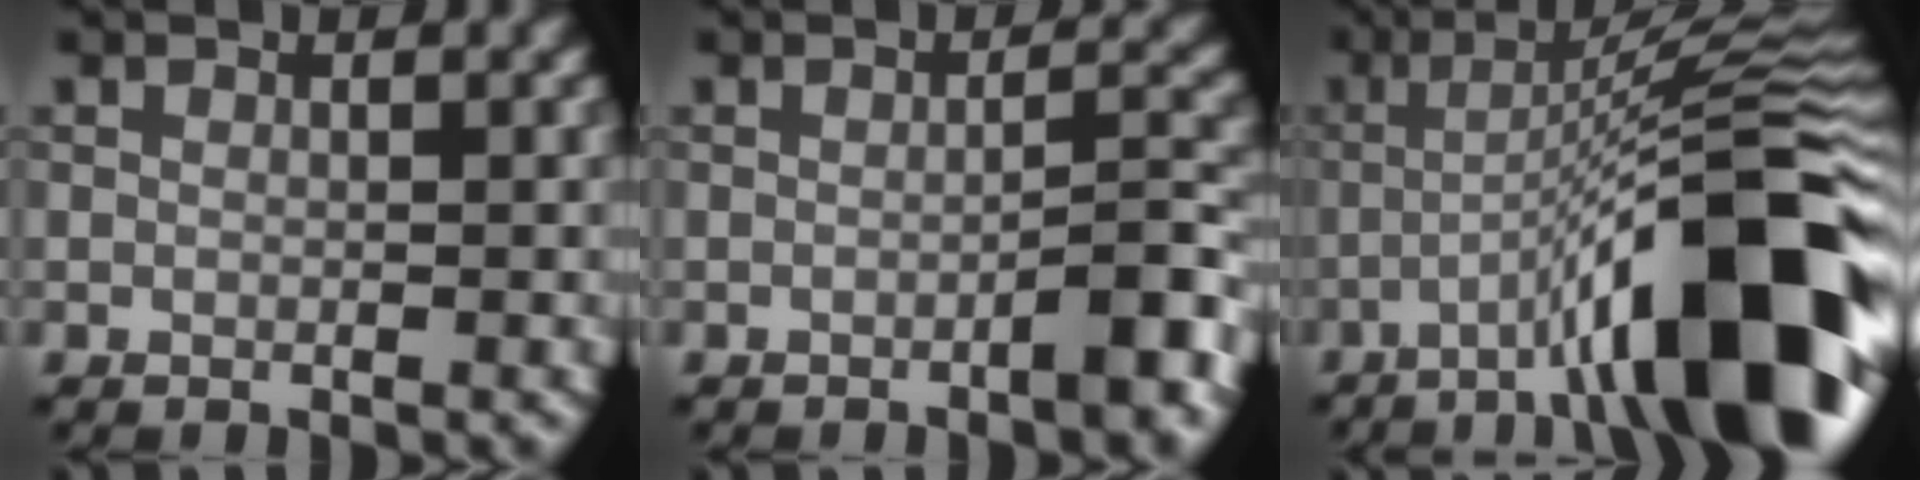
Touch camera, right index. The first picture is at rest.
{"total": 3.4, "force": [-1.8, 0.5, 2.8], "torque": [-0.037, 0.016, -0.031]}
{"total": 15.1, "force": [-6.1, 3.2, 13.4], "torque": [-0.198, 0.018, -0.090]}